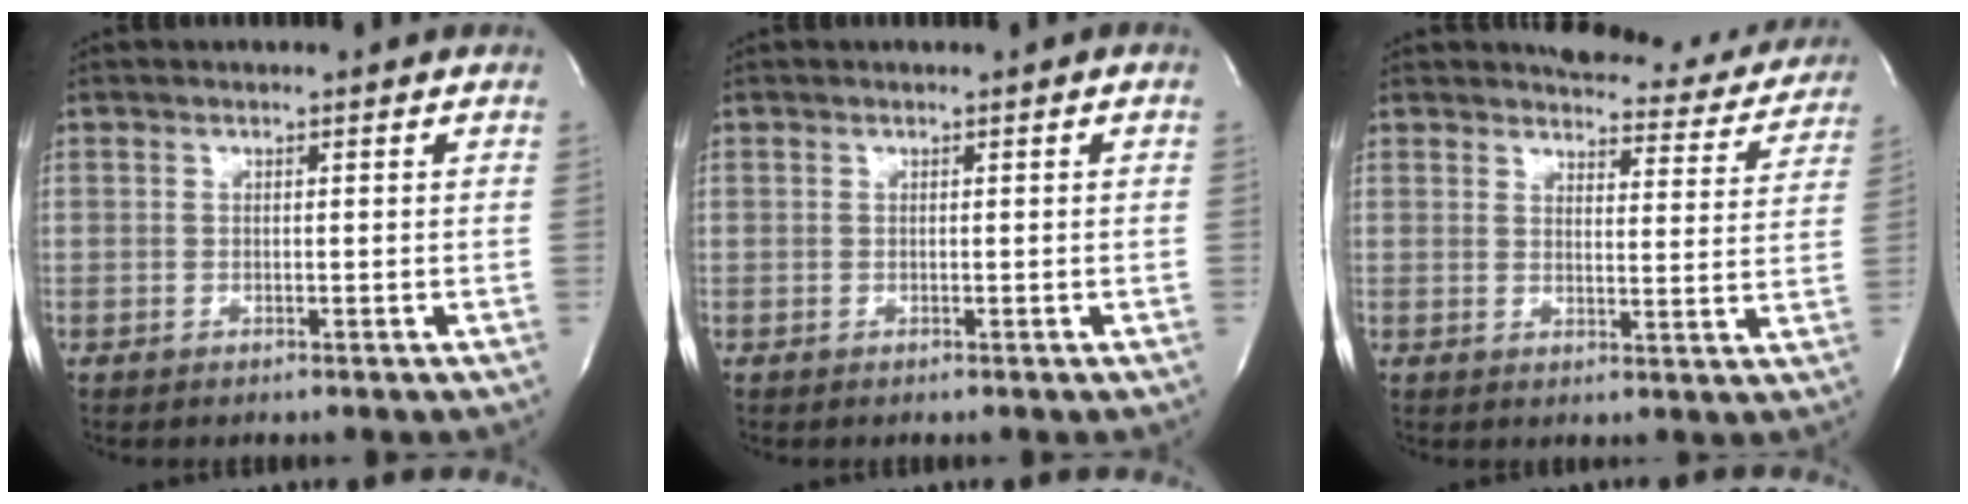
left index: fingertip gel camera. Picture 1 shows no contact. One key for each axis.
{"total": 0.0}
{"total": 12.7, "fx": 12.0, "fy": 3.5, "fz": 2.1, "tx": -0.001, "ty": -0.036, "tz": 0.123}